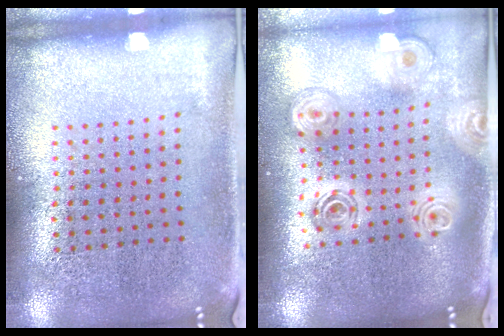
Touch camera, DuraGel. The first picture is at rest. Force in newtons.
{"total": 2.3, "press": 1.8, "slide": 1.4}